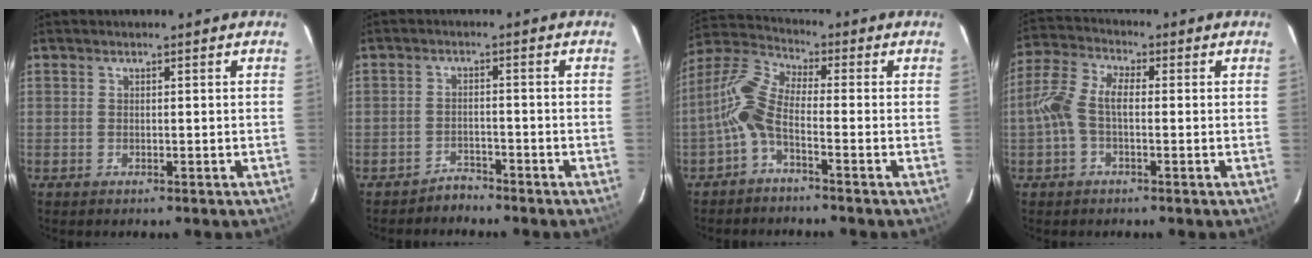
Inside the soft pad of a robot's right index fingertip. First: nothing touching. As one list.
[{"total": 2.7, "force": [-2.5, 1.1, -0.2], "torque": [0.004, 0.007, -0.043]}, {"total": 7.4, "force": [-2.6, 2.6, 6.4], "torque": [-0.155, 0.018, -0.059]}, {"total": 7.6, "force": [-0.8, 3.7, 6.6], "torque": [-0.150, 0.023, -0.021]}]